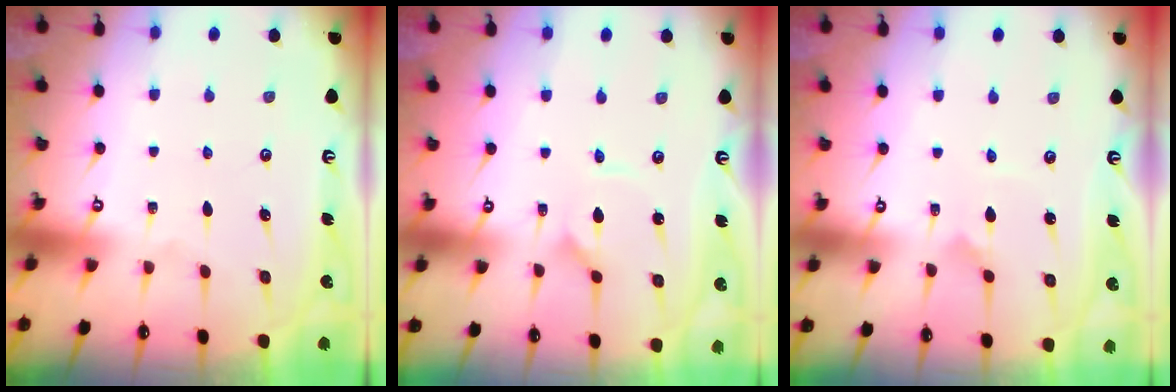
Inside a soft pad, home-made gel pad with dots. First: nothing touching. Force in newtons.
{"total": 1.5, "press": 1.5, "slide": 0.0}
{"total": 2.3, "press": 2.3, "slide": 0.2}